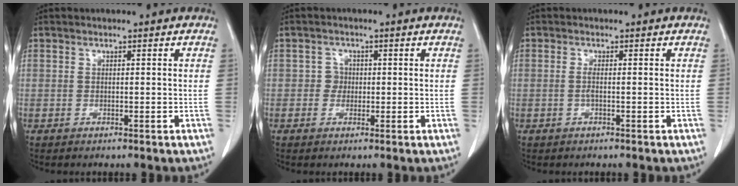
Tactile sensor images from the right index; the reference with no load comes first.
{"total": 1.7, "force": [-0.2, 1.6, 0.4], "torque": [0.002, 0.007, -0.007]}
{"total": 0.9, "force": [-0.3, -0.1, 0.8], "torque": [-0.018, 0.000, -0.008]}